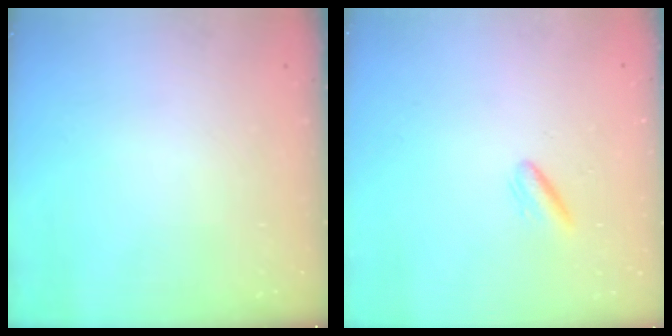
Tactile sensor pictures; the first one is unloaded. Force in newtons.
{"total": 3.0, "press": 2.8, "slide": 1.0}